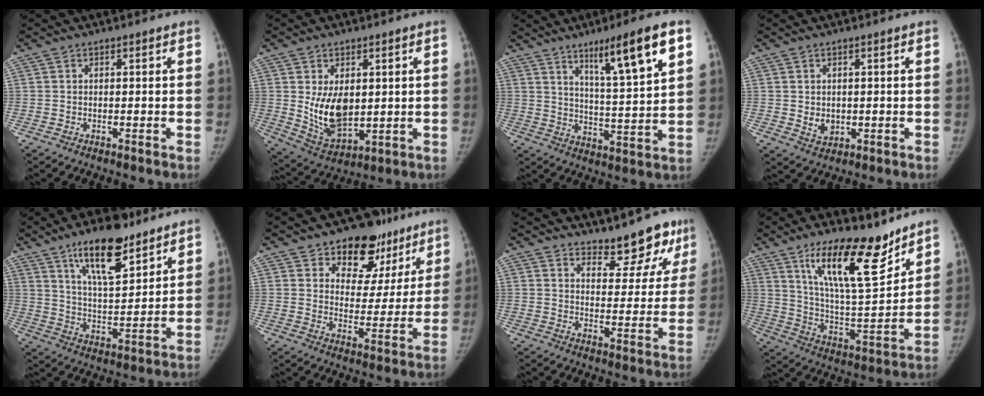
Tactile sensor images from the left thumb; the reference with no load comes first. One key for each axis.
{"total": 11.3, "fx": 1.2, "fy": 6.8, "fz": 8.9, "tx": -0.130, "ty": -0.021, "tz": 0.041}
{"total": 14.5, "fx": 7.9, "fy": 1.4, "fz": 12.0, "tx": -0.184, "ty": -0.039, "tz": 0.128}
{"total": 3.5, "fx": 0.0, "fy": 2.8, "fz": 2.2, "tx": -0.024, "ty": -0.006, "tz": 0.011}
{"total": 15.0, "fx": 9.8, "fy": 5.3, "fz": 10.0, "tx": -0.138, "ty": -0.056, "tz": 0.169}
{"total": 15.2, "fx": 10.1, "fy": 9.7, "fz": 5.8, "tx": -0.013, "ty": -0.043, "tz": 0.140}
{"total": 10.2, "fx": 8.6, "fy": 3.7, "fz": 4.1, "tx": -0.015, "ty": -0.066, "tz": 0.115}
{"total": 18.8, "fx": 12.5, "fy": 5.6, "fz": 12.9, "tx": -0.178, "ty": -0.083, "tz": 0.219}